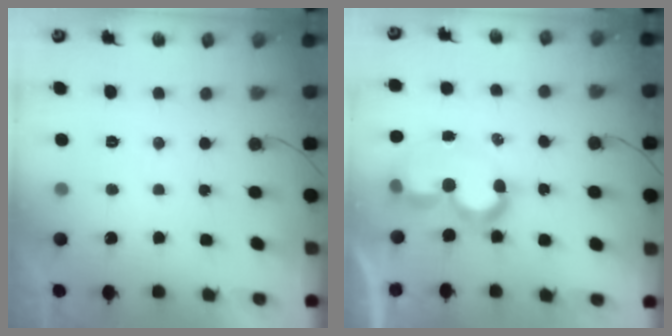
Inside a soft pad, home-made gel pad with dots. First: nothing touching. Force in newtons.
{"total": 9.5, "press": 9.5, "slide": 0.9}